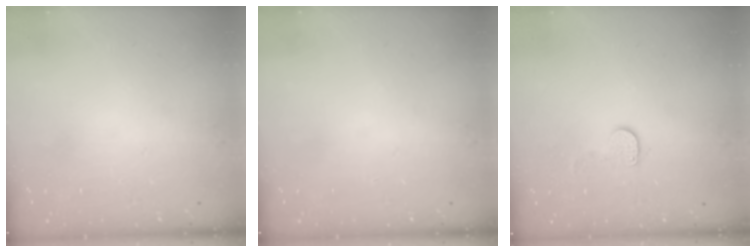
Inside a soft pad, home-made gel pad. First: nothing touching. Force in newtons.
{"total": 0.0}
{"total": 6.8, "press": 6.7, "slide": 0.6}